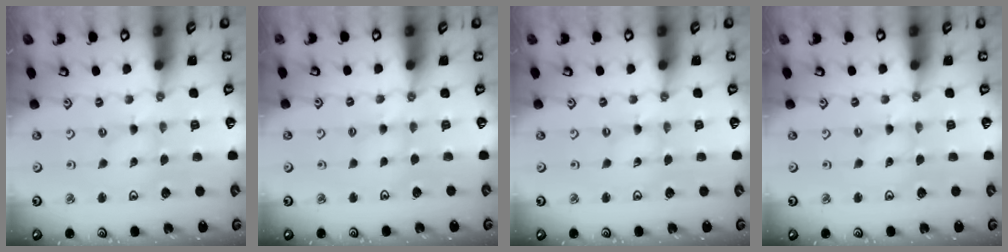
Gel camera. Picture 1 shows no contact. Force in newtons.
{"total": 2.9, "press": 2.8, "slide": 0.5}
{"total": 0.0}
{"total": 0.0}